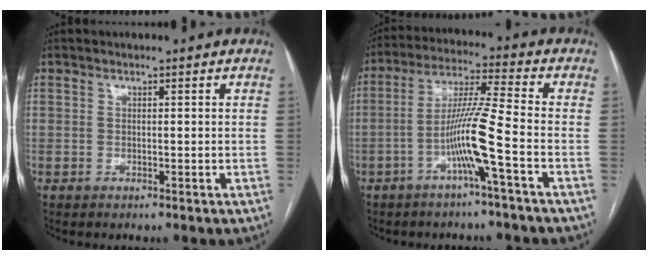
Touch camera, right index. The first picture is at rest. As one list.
[{"total": 9.4, "force": [-3.6, -1.3, 8.6], "torque": [-0.169, 0.008, -0.071]}]